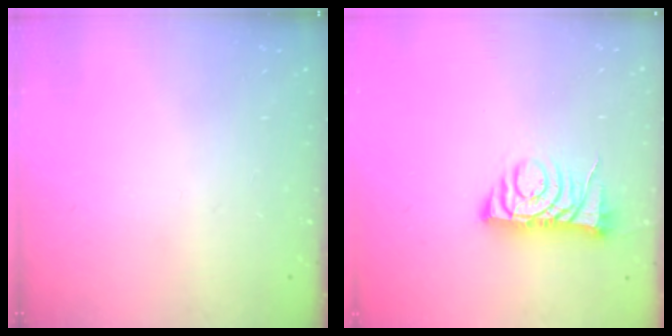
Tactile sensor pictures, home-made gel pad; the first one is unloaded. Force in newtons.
{"total": 7.2, "press": 7.2, "slide": 0.8}